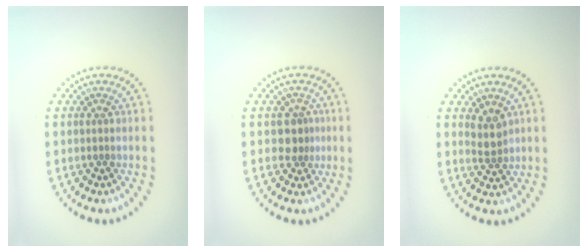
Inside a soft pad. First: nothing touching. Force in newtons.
{"total": 1.8, "press": 1.3, "slide": 1.2}
{"total": 2.0, "press": 1.6, "slide": 1.1}